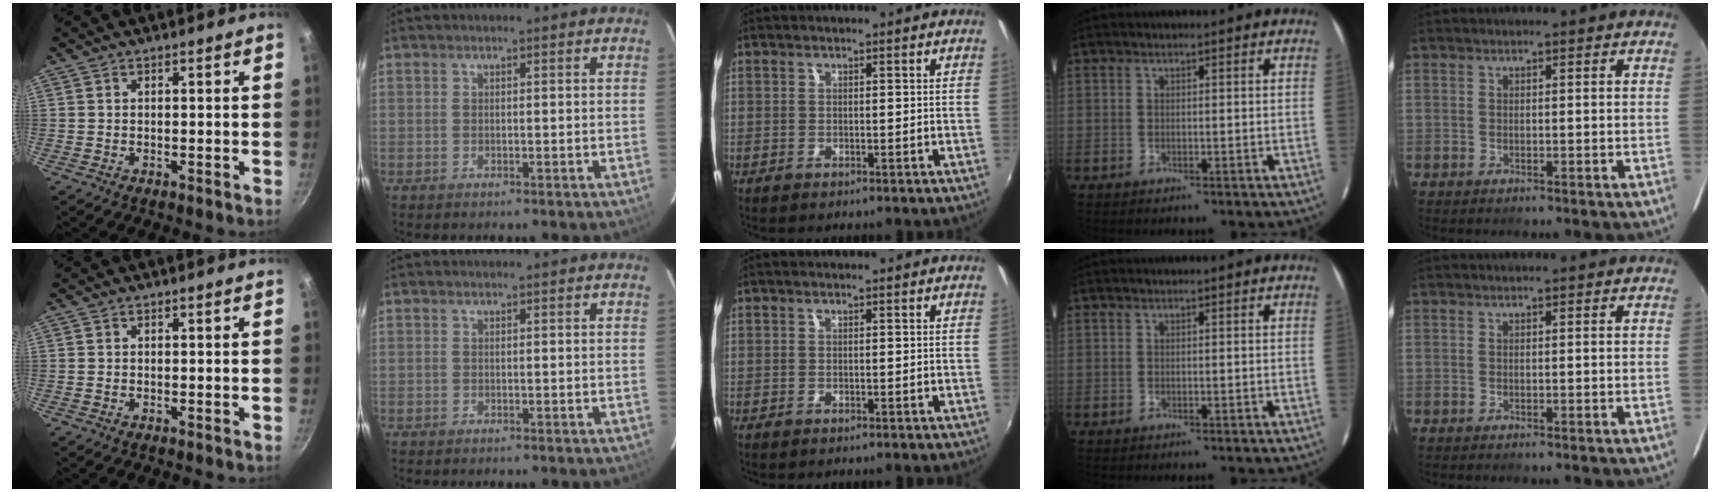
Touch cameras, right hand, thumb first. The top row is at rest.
{}